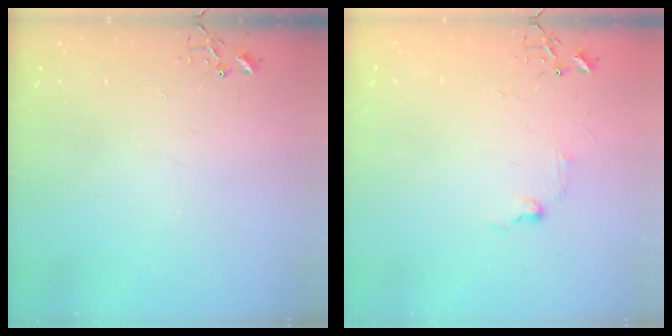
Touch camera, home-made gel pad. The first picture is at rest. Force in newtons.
{"total": 6.4, "press": 6.3, "slide": 0.9}